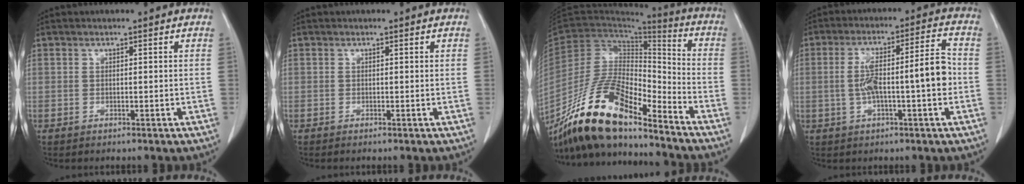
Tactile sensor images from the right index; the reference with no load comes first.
{"total": 0.0}
{"total": 19.0, "force": [-15.0, 4.8, 10.6], "torque": [-0.208, -0.002, -0.280]}
{"total": 10.2, "force": [-1.1, 1.2, 10.1], "torque": [-0.173, 0.030, -0.019]}